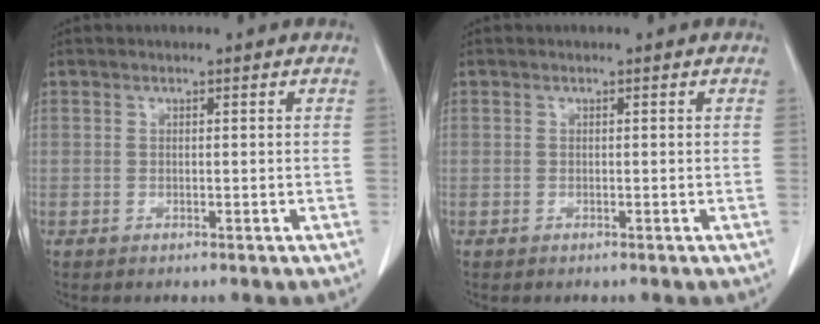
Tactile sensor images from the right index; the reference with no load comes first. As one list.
[{"total": 0.0}]